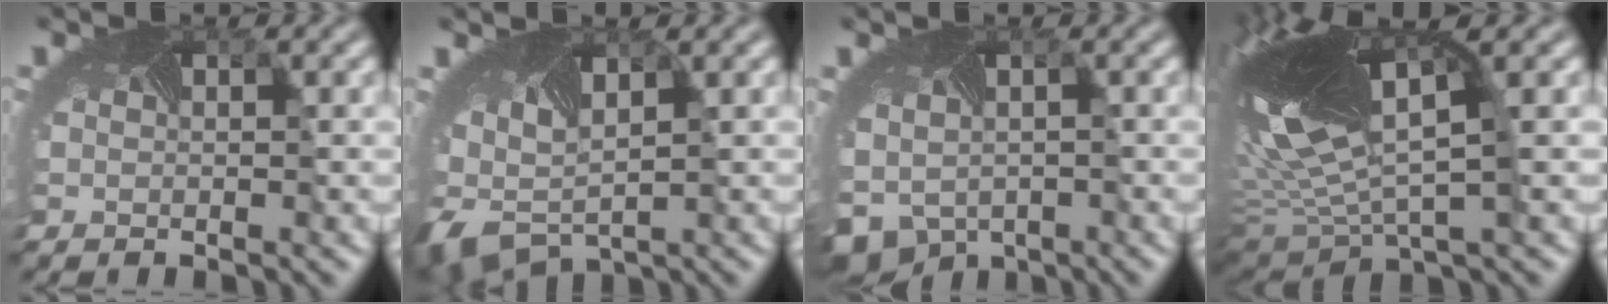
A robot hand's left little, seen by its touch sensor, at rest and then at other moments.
{"total": 6.6, "force": [-0.8, 3.3, 5.7], "torque": [-0.122, -0.038, -0.003]}
{"total": 5.0, "force": [-2.4, 3.7, 2.3], "torque": [-0.055, -0.046, -0.025]}
{"total": 10.9, "force": [1.7, 4.0, 10.0], "torque": [-0.246, -0.013, 0.034]}